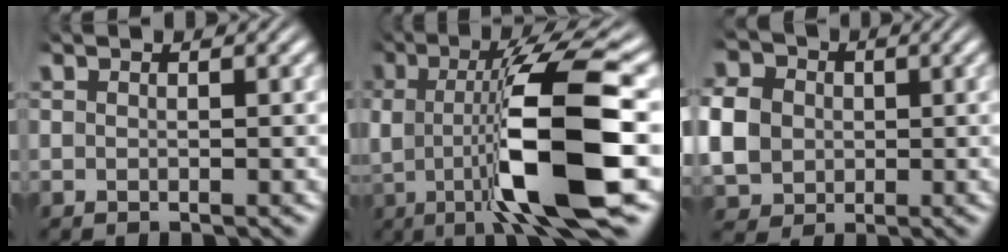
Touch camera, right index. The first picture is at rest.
{"total": 11.2, "force": [0.3, 2.6, 10.9], "torque": [-0.179, 0.003, 0.007]}
{"total": 7.5, "force": [0.7, 6.5, 3.6], "torque": [-0.080, -0.019, 0.017]}